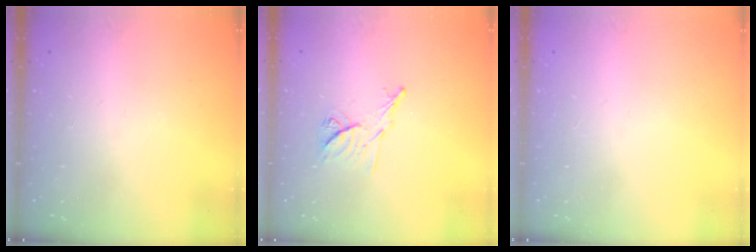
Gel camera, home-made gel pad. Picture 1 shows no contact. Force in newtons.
{"total": 8.6, "press": 8.6, "slide": 0.7}
{"total": 0.0}